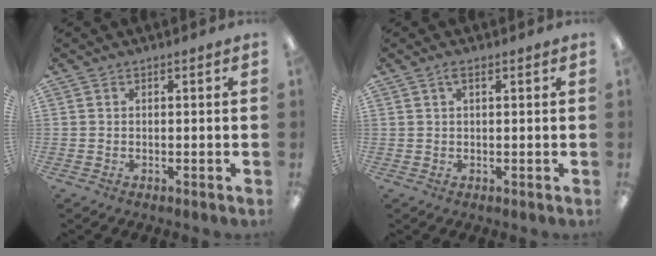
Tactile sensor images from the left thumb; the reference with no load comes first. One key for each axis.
{"total": 1.9, "fx": 0.9, "fy": 0.7, "fz": 1.5, "tx": -0.033, "ty": 0.005, "tz": 0.015}